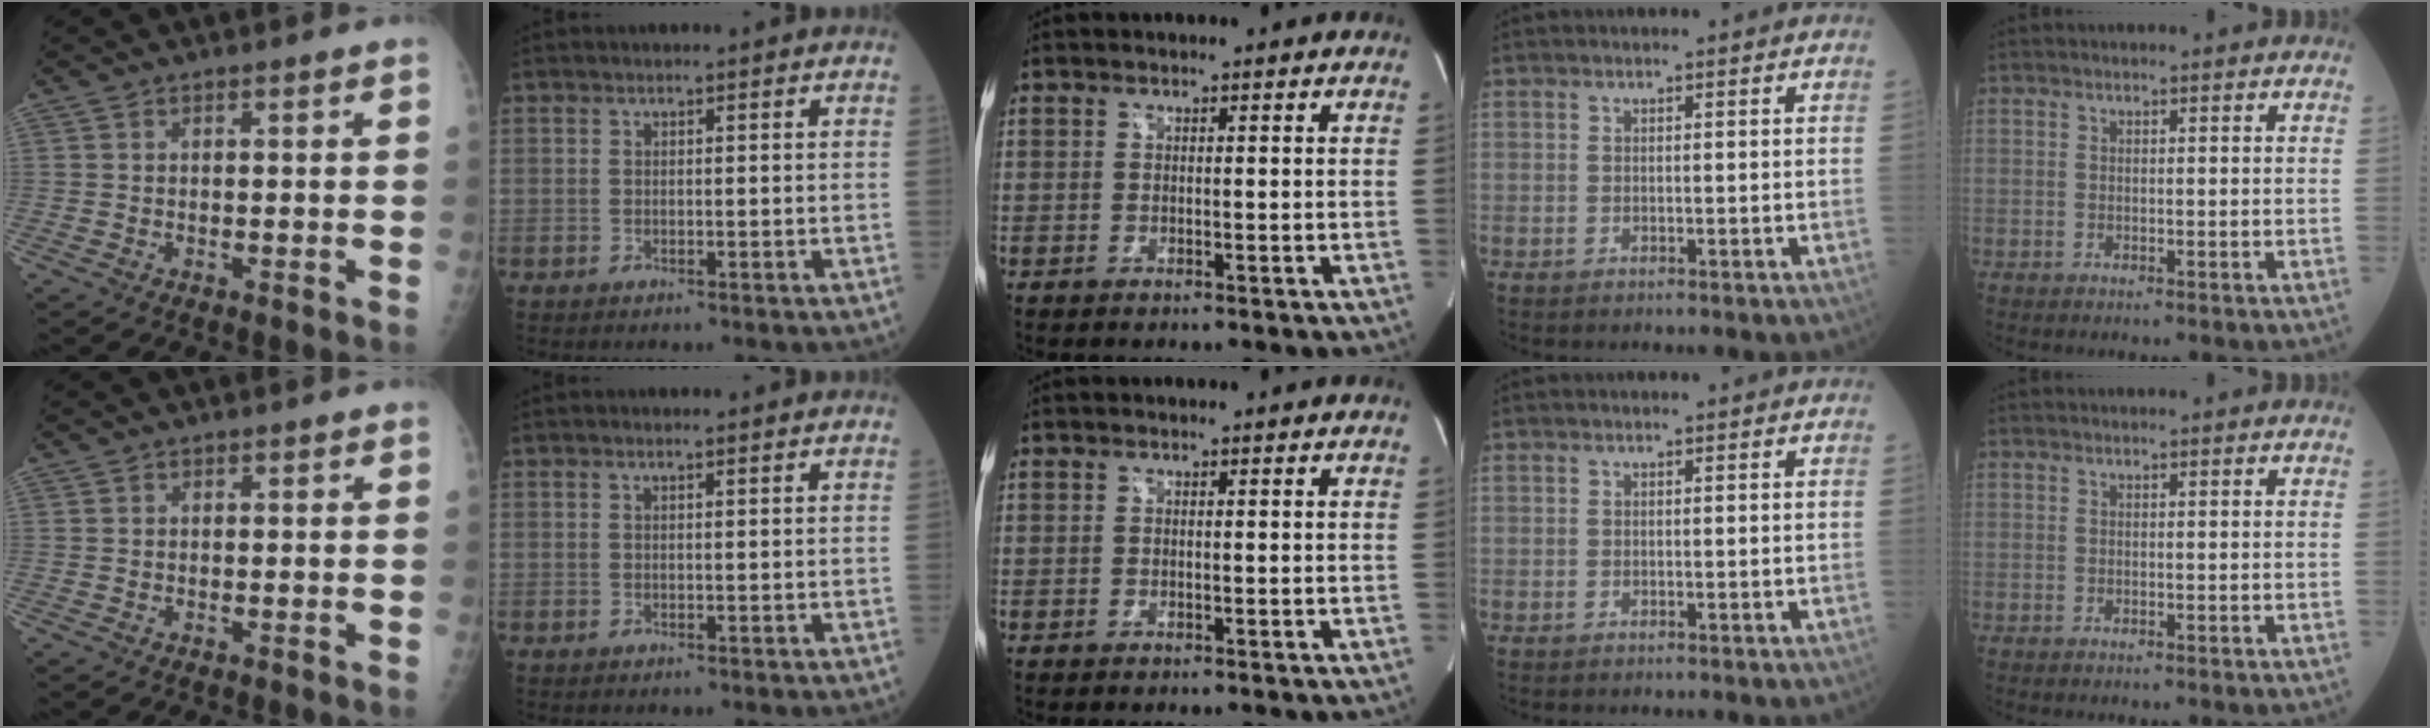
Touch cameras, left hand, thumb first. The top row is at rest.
{"thumb": {"total": 0.5, "force": [0.1, 0.5, 0.1], "torque": [0.007, 0.003, 0.000]}, "index": {"total": 0.6, "force": [0.5, 0.0, 0.4], "torque": [-0.014, 0.007, 0.009]}}